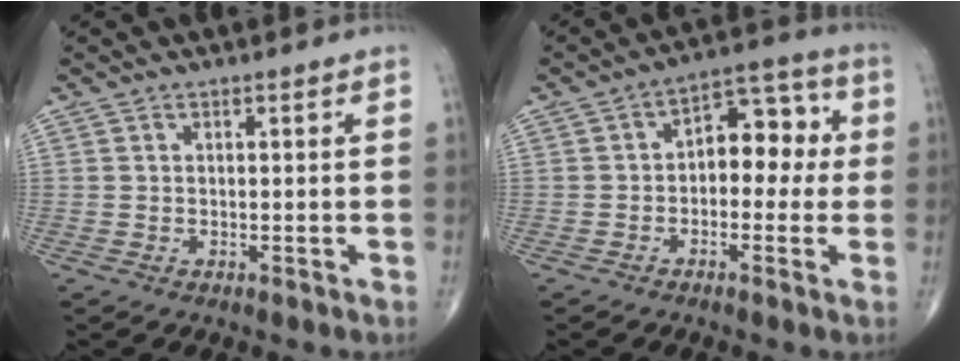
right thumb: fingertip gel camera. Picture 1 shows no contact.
{"total": 9.7, "force": [0.1, 6.1, 7.5], "torque": [-0.062, 0.038, -0.012]}